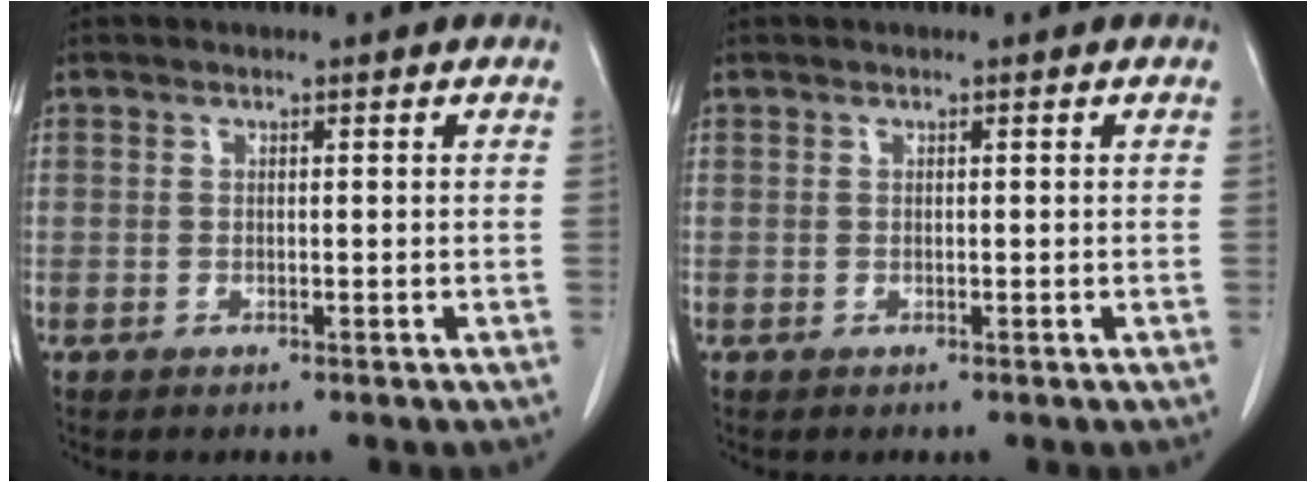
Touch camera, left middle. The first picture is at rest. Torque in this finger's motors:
{"motor_torque": [0.19, -0.24, 0.02, -0.01]}